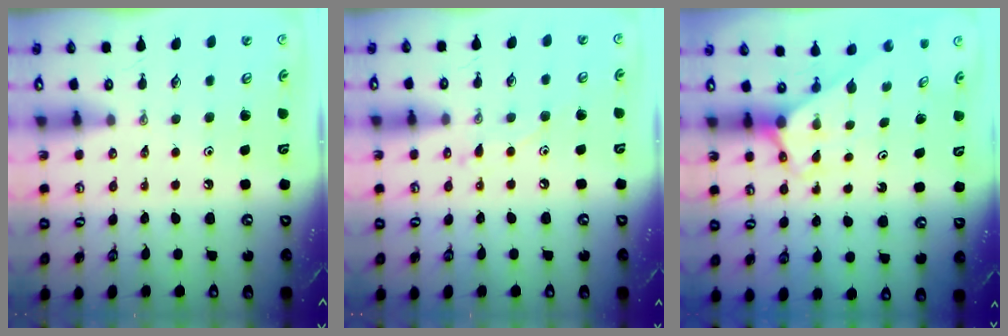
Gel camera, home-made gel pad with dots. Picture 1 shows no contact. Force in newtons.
{"total": 7.4, "press": 7.4, "slide": 0.6}
{"total": 2.7, "press": 2.7, "slide": 0.2}